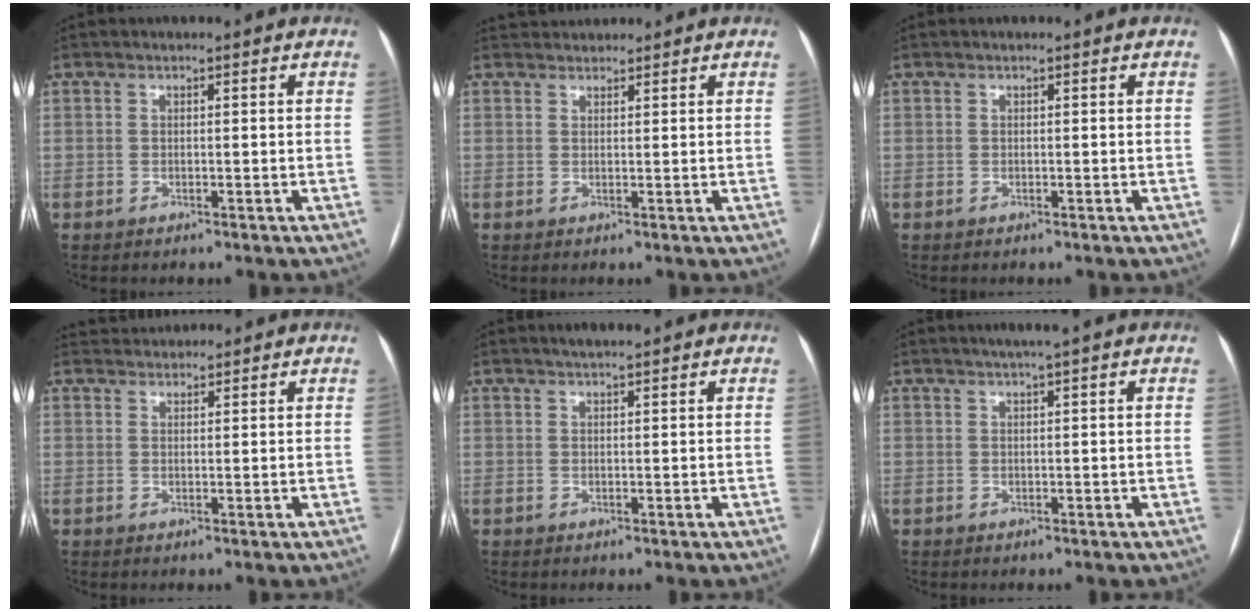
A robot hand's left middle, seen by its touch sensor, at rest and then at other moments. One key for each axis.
{"total": 2.6, "fx": 2.5, "fy": 0.7, "fz": -0.1, "tx": -0.001, "ty": 0.026, "tz": 0.044}
{"total": 0.0}
{"total": 2.5, "fx": 2.4, "fy": 0.5, "fz": -0.3, "tx": 0.000, "ty": 0.022, "tz": 0.044}
{"total": 1.8, "fx": 1.5, "fy": 0.1, "fz": 0.9, "tx": -0.018, "ty": 0.009, "tz": 0.026}
{"total": 1.6, "fx": 1.1, "fy": -0.4, "fz": 1.1, "tx": -0.020, "ty": 0.003, "tz": 0.023}